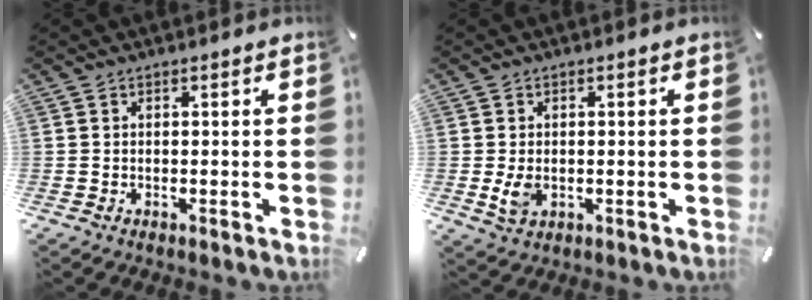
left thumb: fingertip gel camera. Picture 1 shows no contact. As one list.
[{"total": 4.2, "force": [-0.6, 2.9, 2.9], "torque": [-0.062, -0.006, -0.014]}]